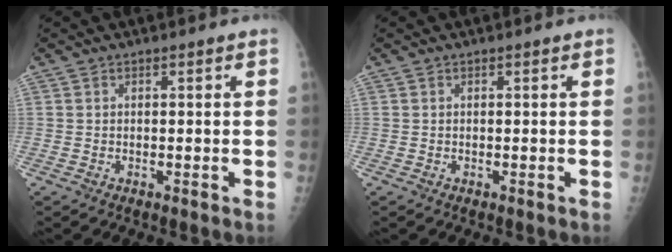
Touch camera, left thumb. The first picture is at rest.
{"total": 0.0}